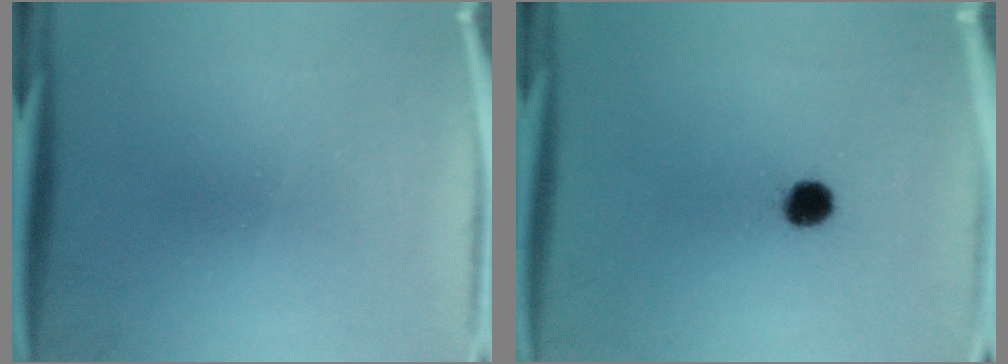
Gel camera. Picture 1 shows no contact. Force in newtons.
{"total": 4.2}